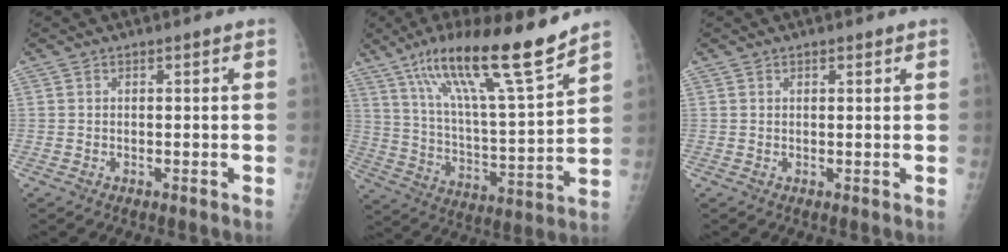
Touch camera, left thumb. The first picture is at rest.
{"total": 20.4, "force": [14.4, 2.0, 14.4], "torque": [-0.225, -0.063, 0.250]}
{"total": 0.8, "force": [0.6, 0.4, 0.5], "torque": [-0.007, -0.002, 0.008]}